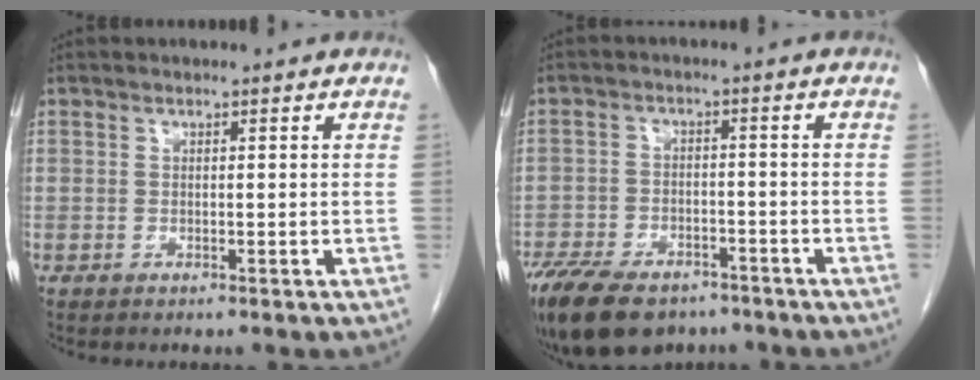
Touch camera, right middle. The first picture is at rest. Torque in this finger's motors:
{"motor_torque": [1.17, -0.97, 0.19, 0.12]}